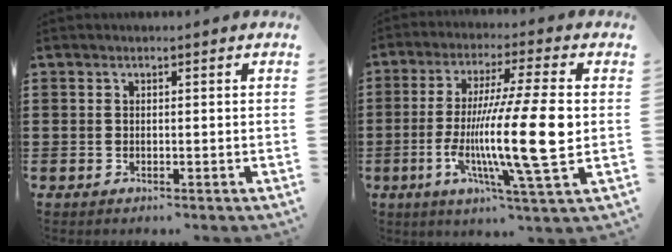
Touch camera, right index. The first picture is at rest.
{"total": 15.8, "force": [-1.7, 1.1, 15.7], "torque": [-0.289, -0.022, -0.041]}